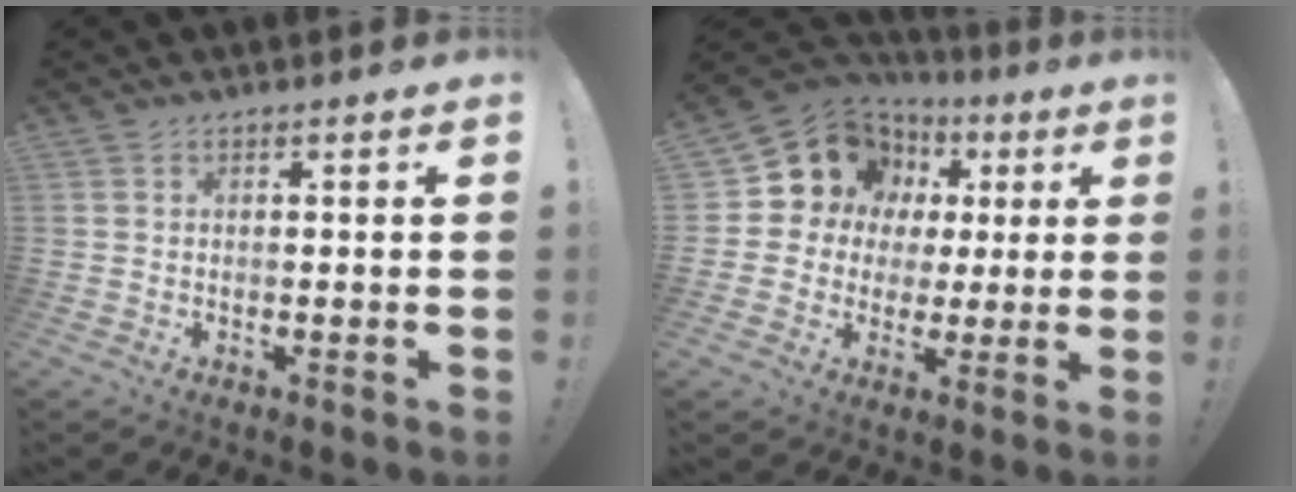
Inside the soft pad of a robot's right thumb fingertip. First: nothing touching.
{"total": 12.6, "force": [5.9, 10.3, 4.0], "torque": [-0.062, -0.047, 0.125]}